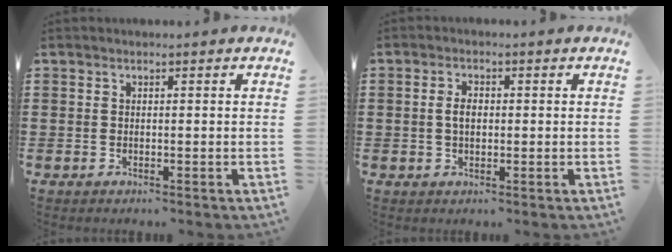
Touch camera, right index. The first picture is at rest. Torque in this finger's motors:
{"motor_torque": [1.07, 1.07, 0.18, 0.07]}